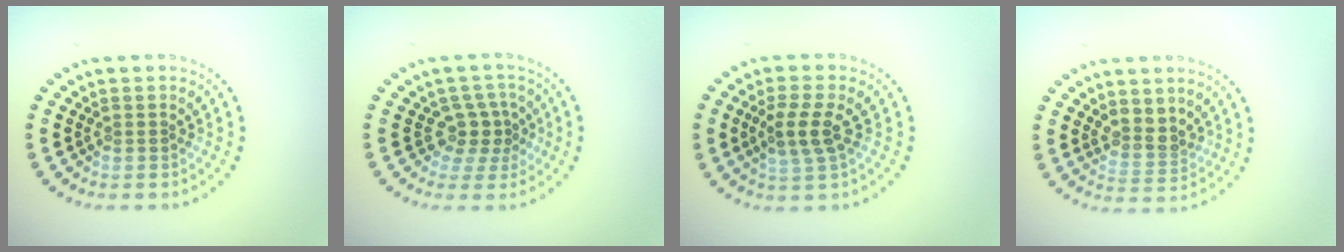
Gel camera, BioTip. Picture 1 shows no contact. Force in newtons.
{"total": 2.5, "press": 1.8, "slide": 1.7}
{"total": 2.9, "press": 2.7, "slide": 1.2}
{"total": 2.4, "press": 2.0, "slide": 1.4}